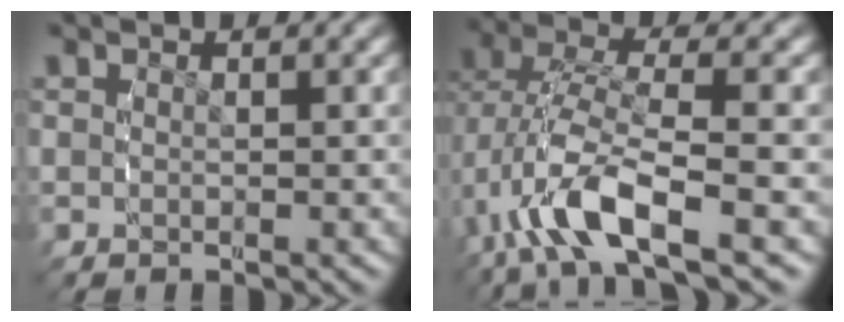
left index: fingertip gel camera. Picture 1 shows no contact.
{"total": 5.8, "force": [-1.5, 2.4, 5.1], "torque": [-0.123, -0.016, -0.018]}